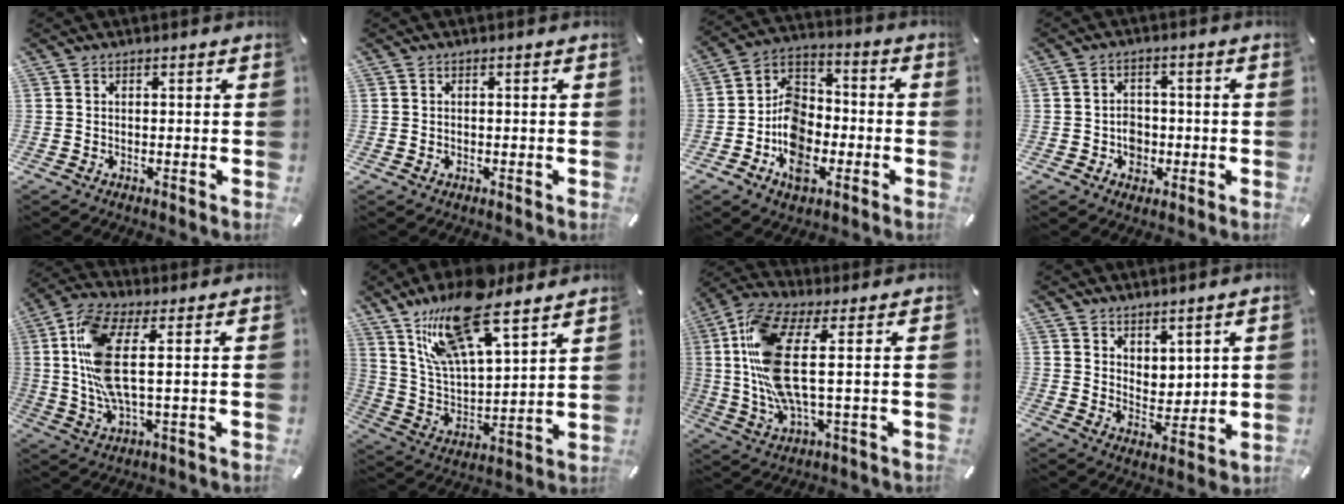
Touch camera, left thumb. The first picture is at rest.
{"total": 0.6, "force": [0.0, 0.6, 0.2], "torque": [-0.006, 0.004, -0.001]}
{"total": 12.7, "force": [-4.6, 9.2, 7.3], "torque": [-0.148, 0.027, -0.083]}
{"total": 4.9, "force": [-1.1, 4.5, 1.7], "torque": [-0.017, 0.003, -0.020]}
{"total": 13.1, "force": [2.5, 4.4, 12.0], "torque": [-0.264, -0.015, 0.040]}
{"total": 18.3, "force": [13.5, 6.4, 10.6], "torque": [-0.214, -0.067, 0.234]}
{"total": 15.8, "force": [2.7, 5.1, 14.7], "torque": [-0.319, -0.021, 0.042]}
{"total": 5.7, "force": [4.8, 3.0, -0.8], "torque": [0.007, -0.040, 0.092]}